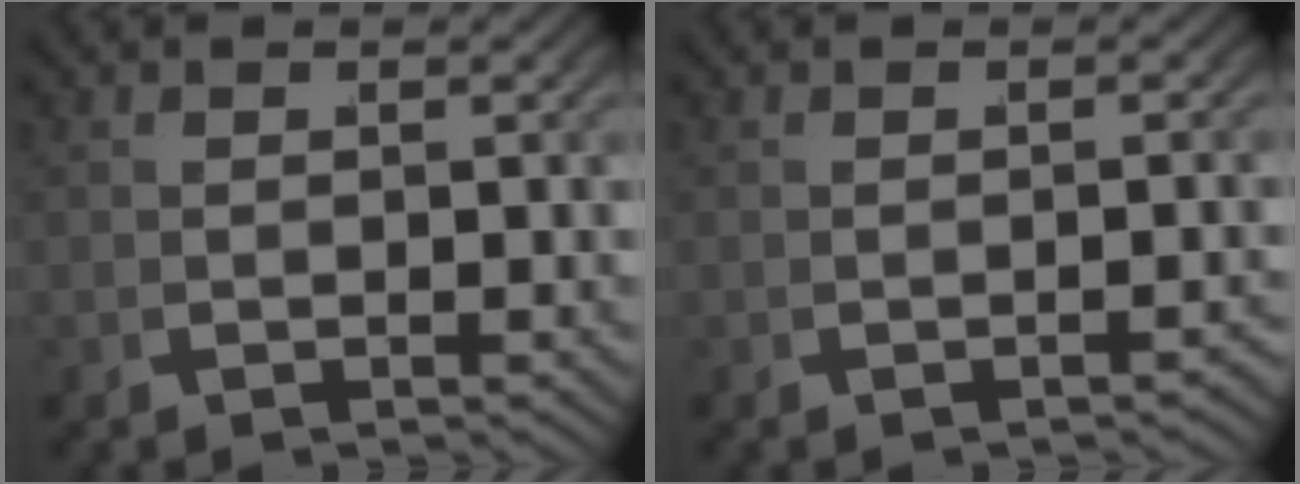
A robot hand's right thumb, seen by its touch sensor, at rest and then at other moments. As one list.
[{"total": 1.1, "force": [-1.0, 0.1, 0.3], "torque": [-0.011, 0.001, -0.013]}]